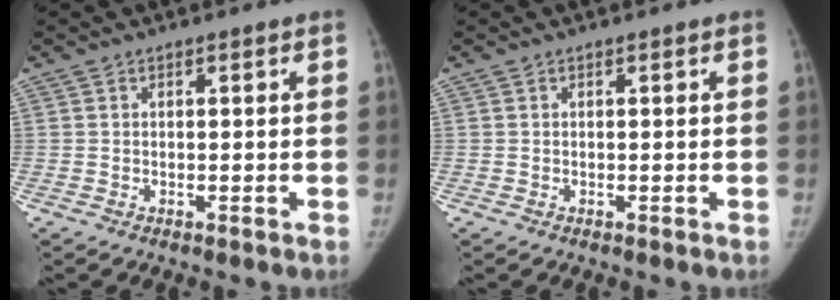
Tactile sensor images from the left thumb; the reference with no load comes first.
{"total": 0.0}